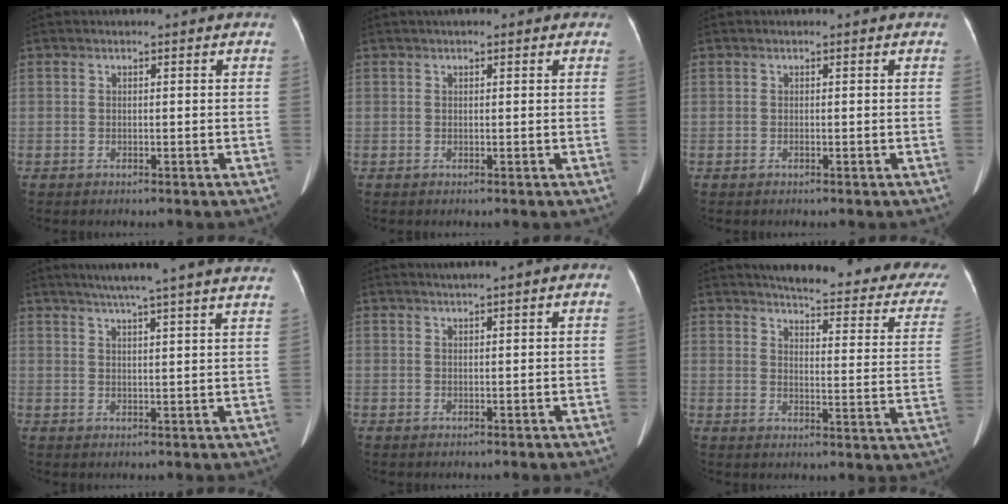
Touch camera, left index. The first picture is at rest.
{"total": 2.3, "force": [1.5, 0.9, 1.5], "torque": [-0.019, 0.019, 0.016]}
{"total": 0.0}
{"total": 17.1, "force": [14.5, -0.6, 8.9], "torque": [-0.139, 0.012, 0.180]}
{"total": 2.0, "force": [1.3, 0.0, 1.6], "torque": [-0.030, 0.013, 0.022]}
{"total": 22.6, "force": [20.0, 3.9, 9.8], "torque": [-0.109, -0.065, 0.210]}